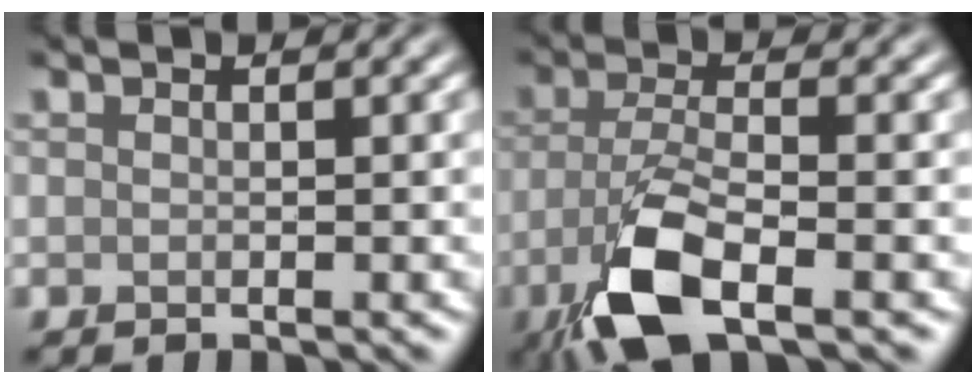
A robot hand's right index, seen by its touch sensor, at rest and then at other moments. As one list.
[{"total": 7.1, "force": [-3.4, 2.4, 5.7], "torque": [-0.124, -0.010, -0.078]}]